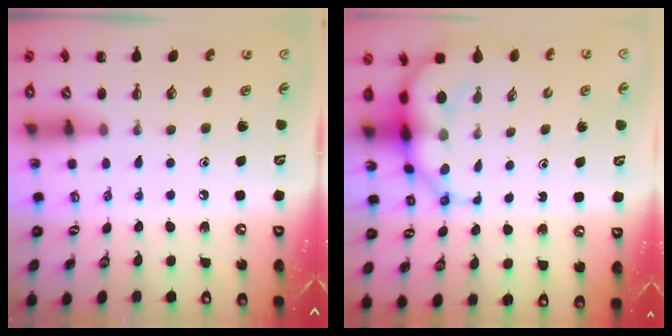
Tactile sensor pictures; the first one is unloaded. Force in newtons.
{"total": 7.4, "press": 7.0, "slide": 2.2}